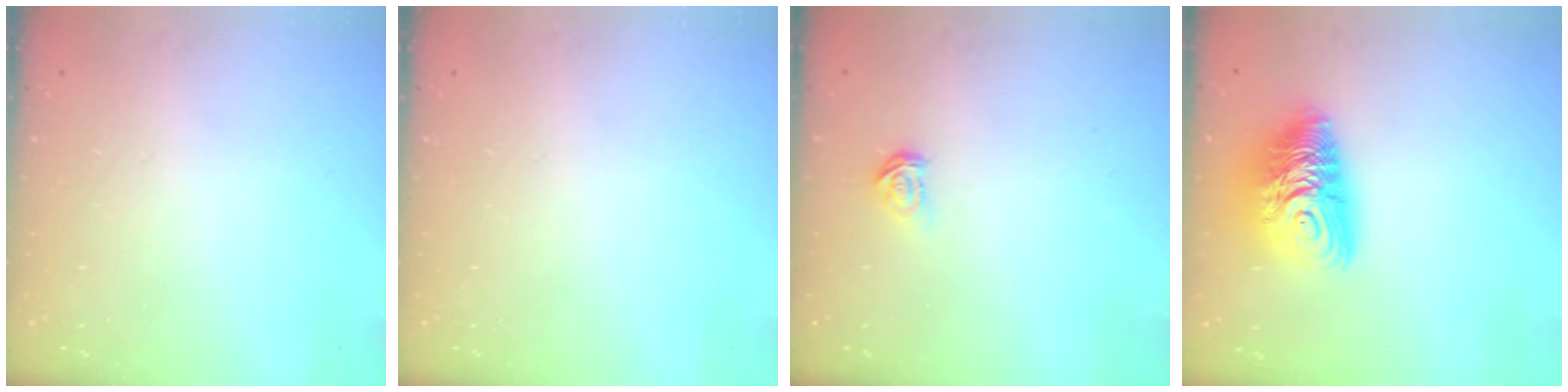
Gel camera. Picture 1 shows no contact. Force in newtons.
{"total": 0.0}
{"total": 2.4, "press": 2.4, "slide": 0.2}
{"total": 12.6, "press": 12.6, "slide": 1.2}